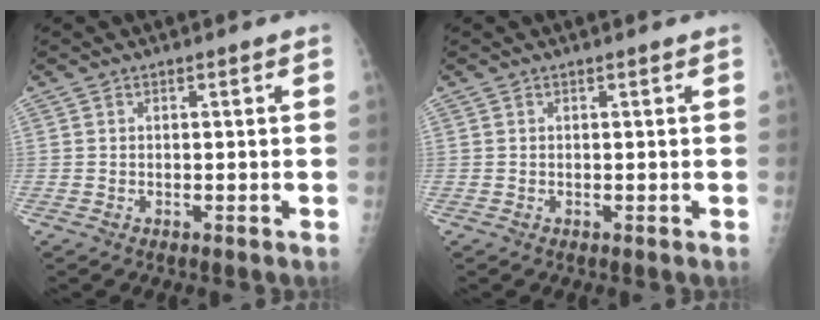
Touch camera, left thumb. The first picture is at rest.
{"total": 0.0}